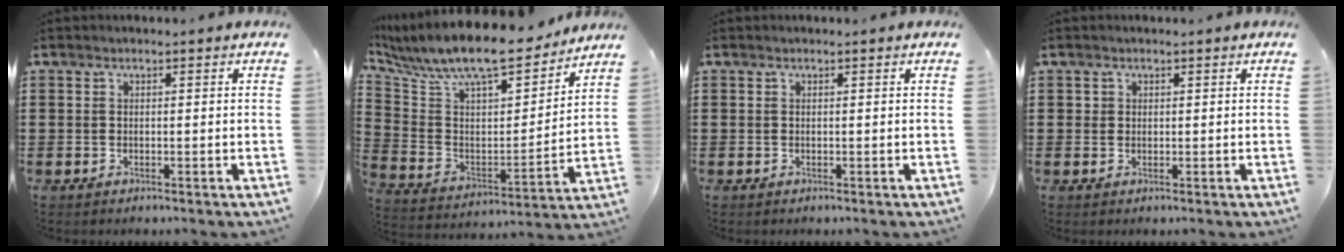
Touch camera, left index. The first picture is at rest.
{"total": 10.6, "force": [9.4, 1.8, 4.5], "torque": [-0.116, -0.076, 0.156]}
{"total": 0.0}
{"total": 0.8, "force": [0.3, 0.7, 0.1], "torque": [-0.004, 0.005, 0.006]}